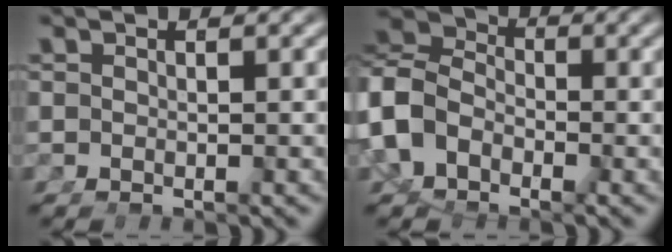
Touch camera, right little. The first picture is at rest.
{"total": 11.1, "force": [-0.7, 10.0, 4.9], "torque": [-0.135, -0.022, -0.020]}